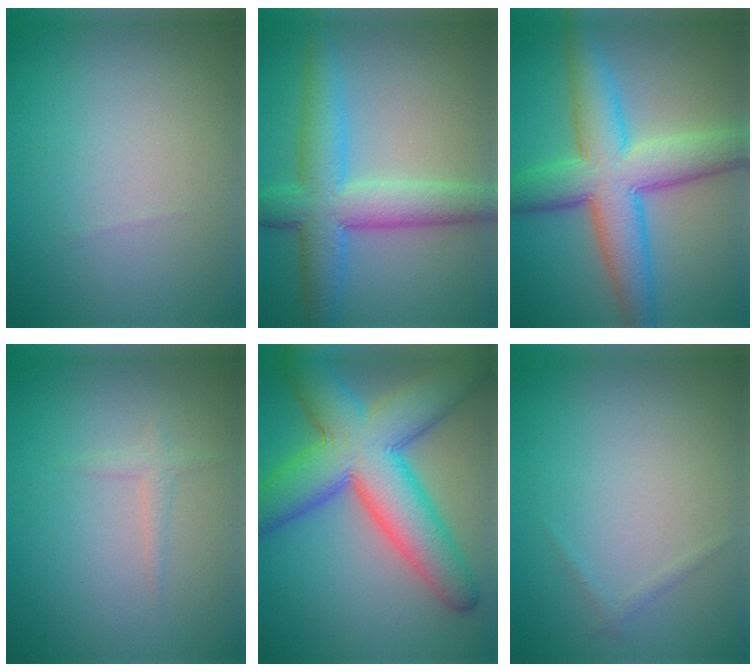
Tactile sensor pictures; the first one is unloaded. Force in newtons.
{"total": 7.2, "press": 7.2, "slide": 0.1}
{"total": 9.0, "press": 9.0, "slide": 0.1}
{"total": 1.0, "press": 1.0, "slide": 0.1}
{"total": 12.2, "press": 12.2, "slide": 0.3}
{"total": 0.6, "press": 0.6, "slide": 0.0}